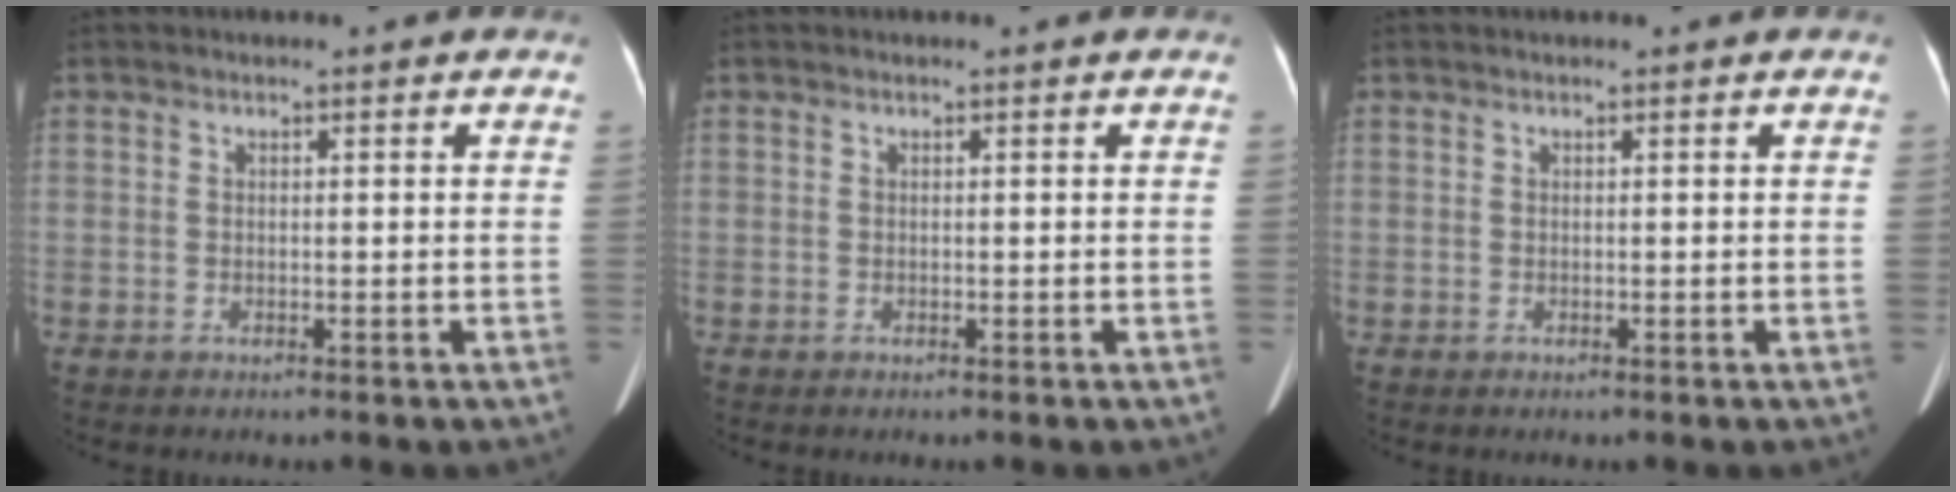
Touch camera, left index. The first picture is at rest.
{"total": 0.0}
{"total": 0.0}